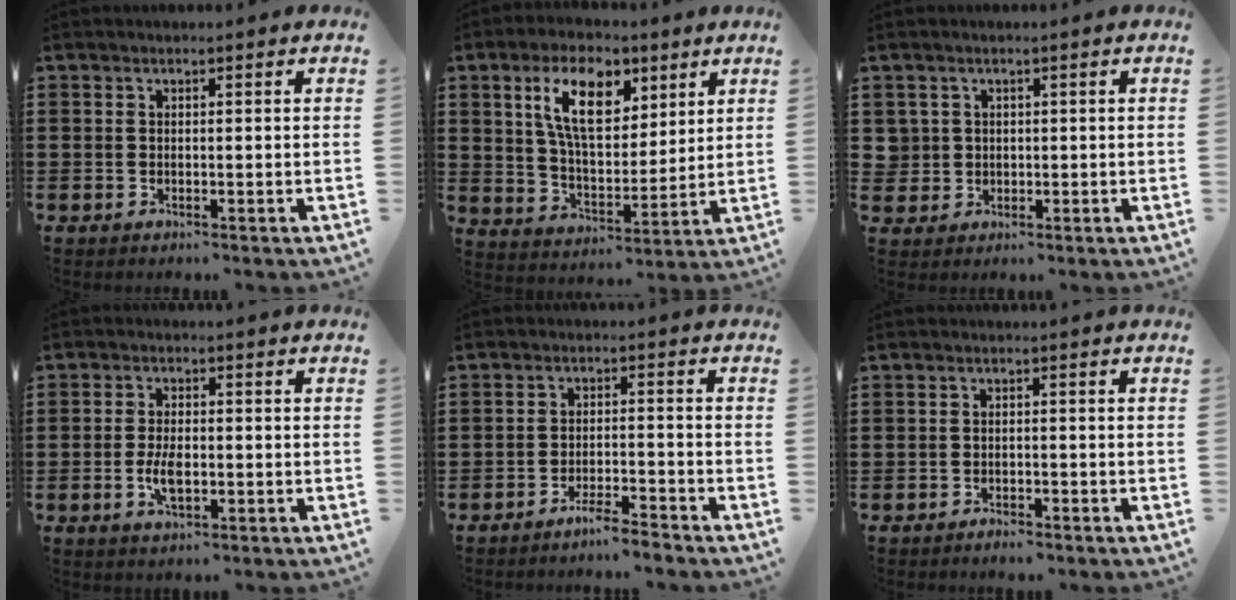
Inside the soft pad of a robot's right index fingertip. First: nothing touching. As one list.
[{"total": 11.0, "force": [5.4, 5.5, 7.9], "torque": [-0.151, 0.004, 0.095]}, {"total": 2.0, "force": [0.3, 2.0, 0.2], "torque": [-0.015, 0.008, 0.004]}, {"total": 4.1, "force": [-1.0, 1.7, 3.6], "torque": [-0.078, -0.003, -0.019]}, {"total": 3.6, "force": [-3.4, -0.1, 1.1], "torque": [-0.021, 0.001, -0.066]}, {"total": 1.3, "force": [-1.3, 0.1, 0.1], "torque": [-0.007, 0.000, -0.026]}]